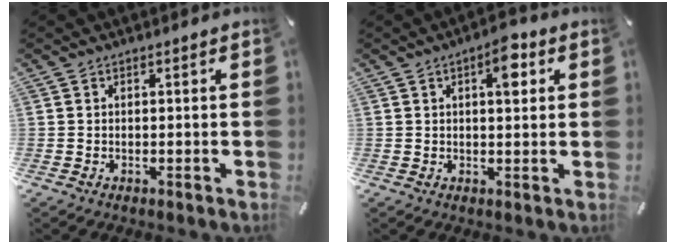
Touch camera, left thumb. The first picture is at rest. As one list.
[{"total": 6.1, "force": [2.4, 2.6, 4.9], "torque": [-0.063, -0.008, 0.031]}]